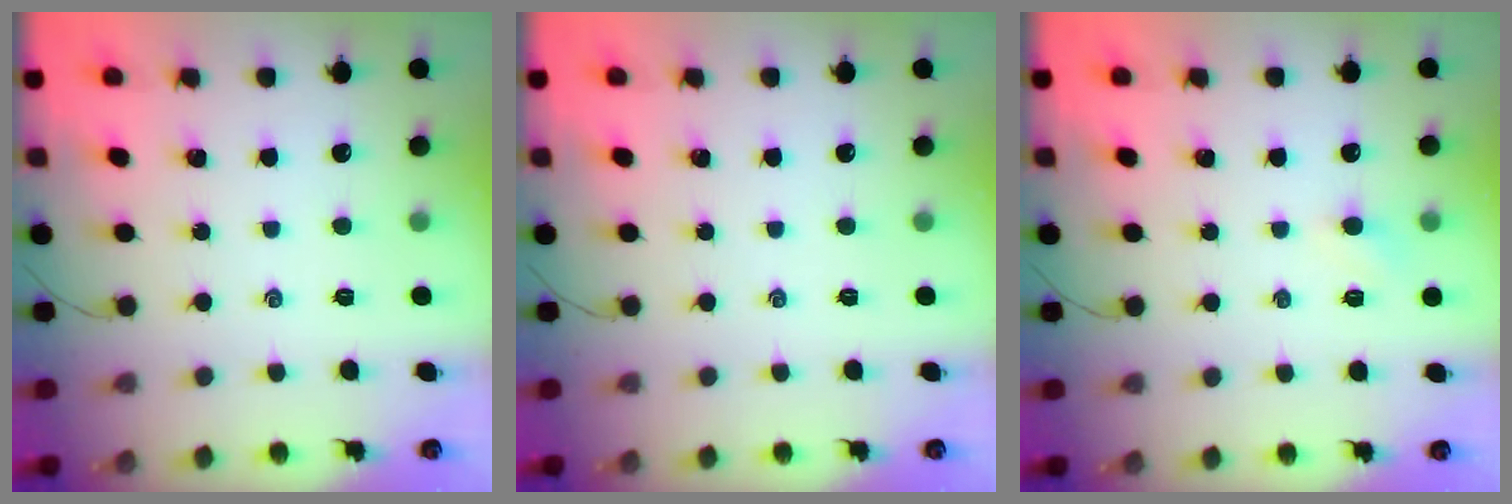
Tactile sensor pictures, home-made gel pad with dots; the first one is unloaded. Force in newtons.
{"total": 0.0}
{"total": 2.7, "press": 2.6, "slide": 0.9}